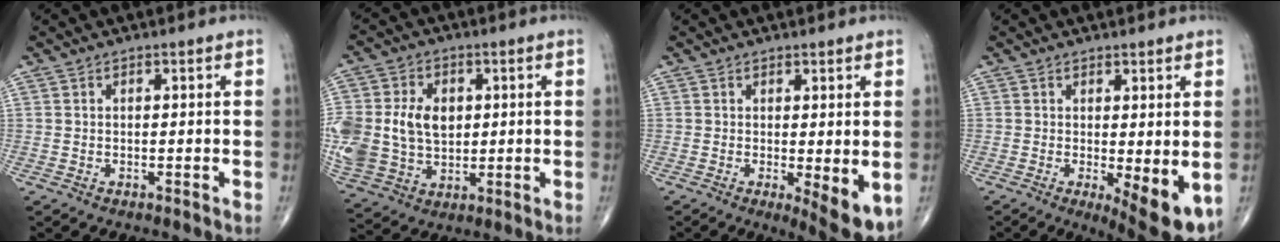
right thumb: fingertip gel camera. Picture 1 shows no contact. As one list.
[{"total": 20.6, "force": [1.6, 15.7, 13.3], "torque": [-0.312, 0.010, 0.051]}, {"total": 6.8, "force": [-0.8, 2.1, 6.5], "torque": [-0.084, -0.019, -0.007]}, {"total": 8.3, "force": [-1.3, 2.7, 7.8], "torque": [-0.101, -0.022, -0.011]}]